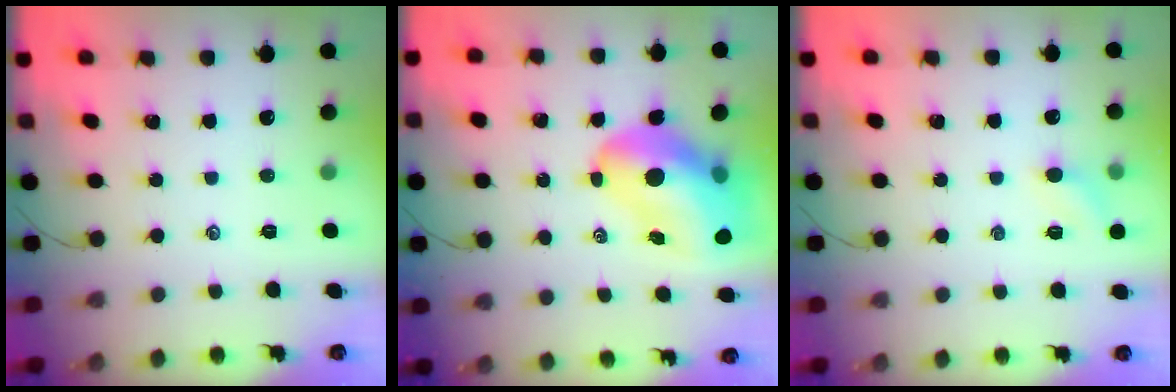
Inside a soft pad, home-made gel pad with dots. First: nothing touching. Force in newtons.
{"total": 16.0, "press": 15.4, "slide": 4.6}
{"total": 5.7, "press": 5.4, "slide": 1.8}